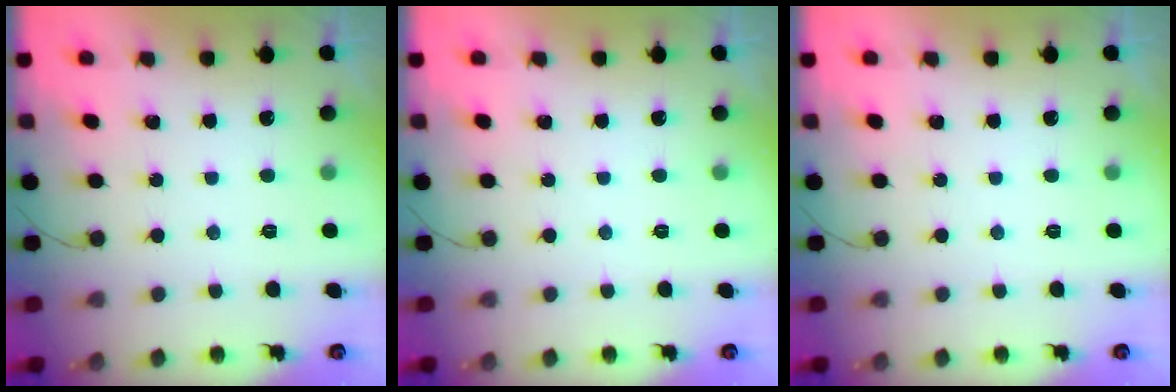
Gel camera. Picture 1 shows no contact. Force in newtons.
{"total": 0.0}
{"total": 0.0}